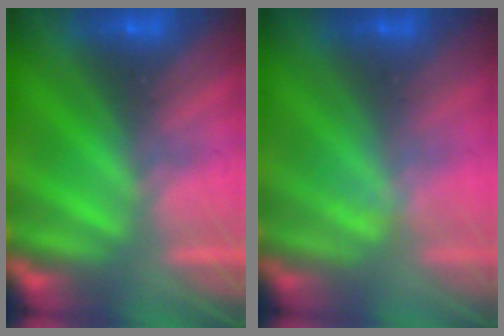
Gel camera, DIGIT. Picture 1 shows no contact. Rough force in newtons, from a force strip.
{"total": 2.4}